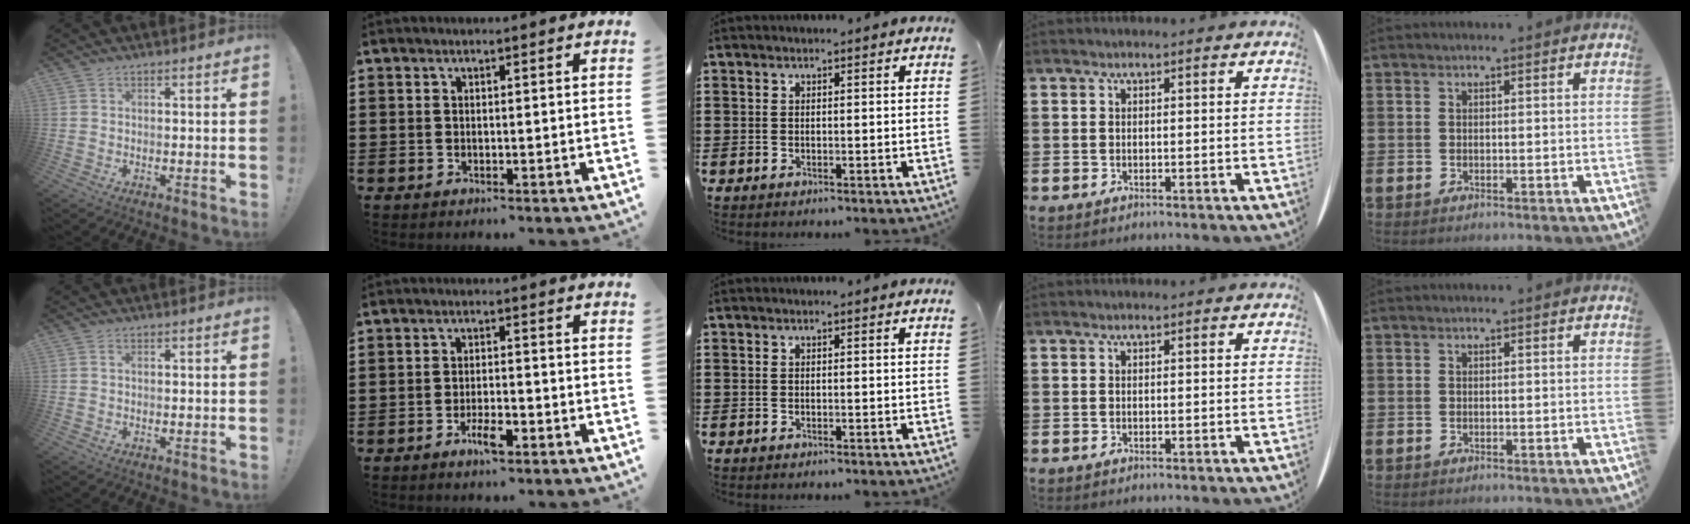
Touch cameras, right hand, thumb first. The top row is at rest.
{"thumb": {"total": 0.6, "force": [0.1, 0.5, 0.3], "torque": [-0.007, 0.003, 0.002]}, "index": {"total": 3.8, "force": [-2.2, 1.0, 2.9], "torque": [-0.061, -0.002, -0.045]}}